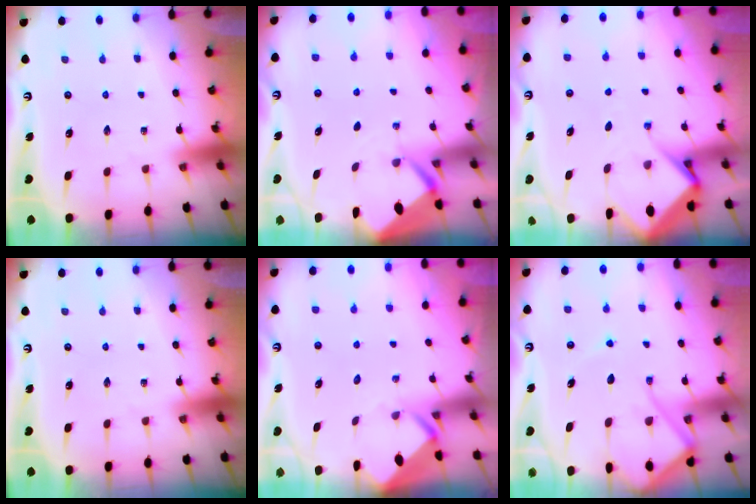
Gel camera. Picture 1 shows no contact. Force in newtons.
{"total": 2.8, "press": 2.8, "slide": 0.3}
{"total": 6.0, "press": 5.9, "slide": 0.8}
{"total": 0.0}
{"total": 3.5, "press": 3.5, "slide": 0.2}
{"total": 12.1, "press": 12.1, "slide": 1.0}